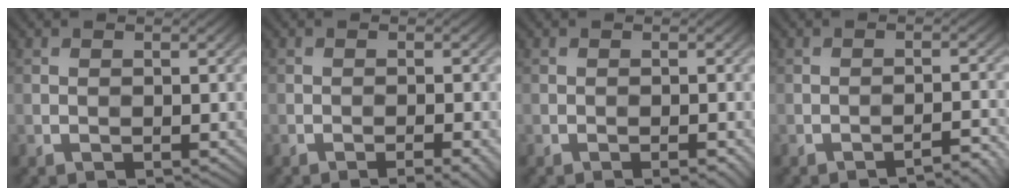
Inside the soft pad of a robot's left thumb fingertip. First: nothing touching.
{"total": 2.8, "force": [-1.7, 0.4, 2.3], "torque": [-0.032, 0.006, -0.027]}
{"total": 1.4, "force": [-0.8, 0.2, 1.1], "torque": [-0.015, 0.003, -0.012]}
{"total": 2.8, "force": [-2.3, 0.2, 1.5], "torque": [-0.016, 0.012, -0.039]}